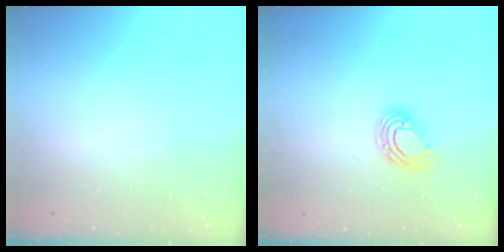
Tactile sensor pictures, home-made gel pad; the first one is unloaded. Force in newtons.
{"total": 7.9, "press": 7.8, "slide": 1.5}